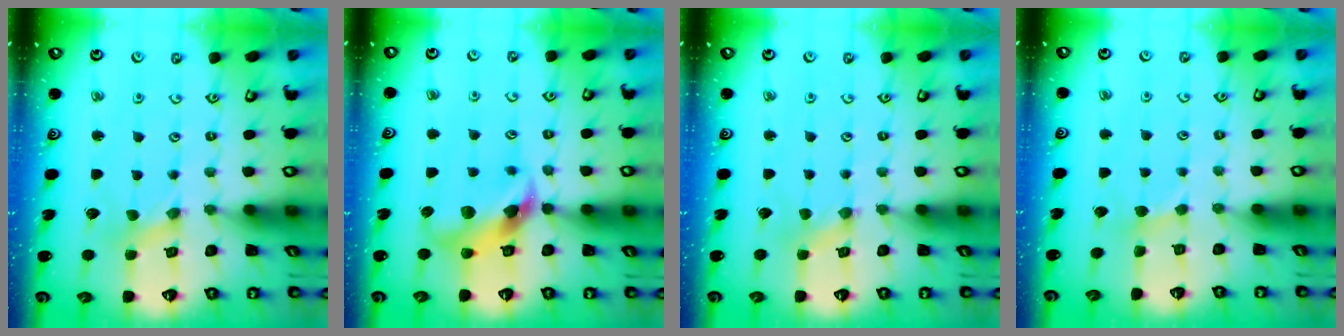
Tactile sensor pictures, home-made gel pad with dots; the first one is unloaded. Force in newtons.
{"total": 10.0, "press": 9.9, "slide": 1.6}
{"total": 0.6, "press": 0.6, "slide": 0.1}
{"total": 2.0, "press": 2.0, "slide": 0.1}